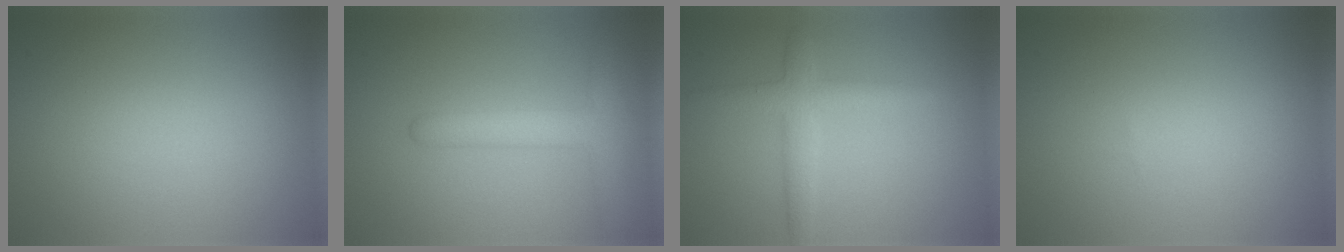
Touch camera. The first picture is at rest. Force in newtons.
{"total": 4.2, "press": 4.2, "slide": 0.3}
{"total": 2.7, "press": 2.7, "slide": 0.1}
{"total": 0.0}